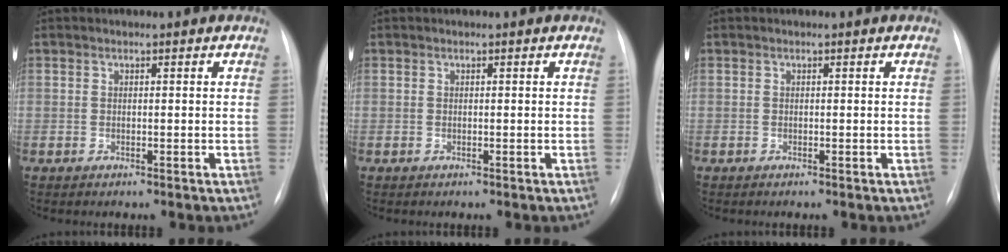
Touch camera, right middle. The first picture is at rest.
{"total": 0.0}
{"total": 0.0}